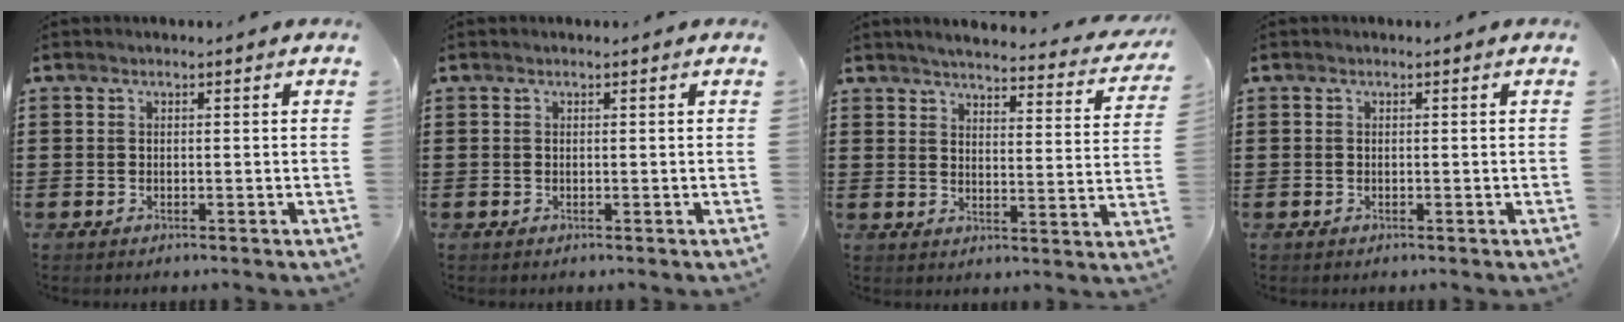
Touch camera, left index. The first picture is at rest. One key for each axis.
{"total": 0.0}
{"total": 3.8, "fx": 3.6, "fy": 0.0, "fz": 1.3, "tx": -0.037, "ty": -0.029, "tz": 0.055}
{"total": 0.0}